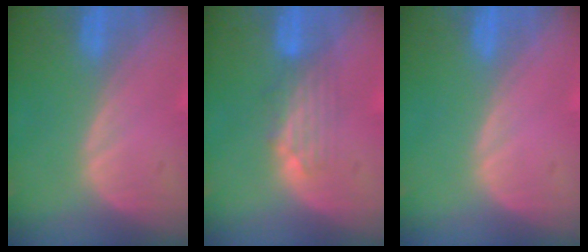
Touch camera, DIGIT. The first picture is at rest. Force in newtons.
{"total": 3.4, "press": 3.3, "slide": 0.9}
{"total": 0.0}